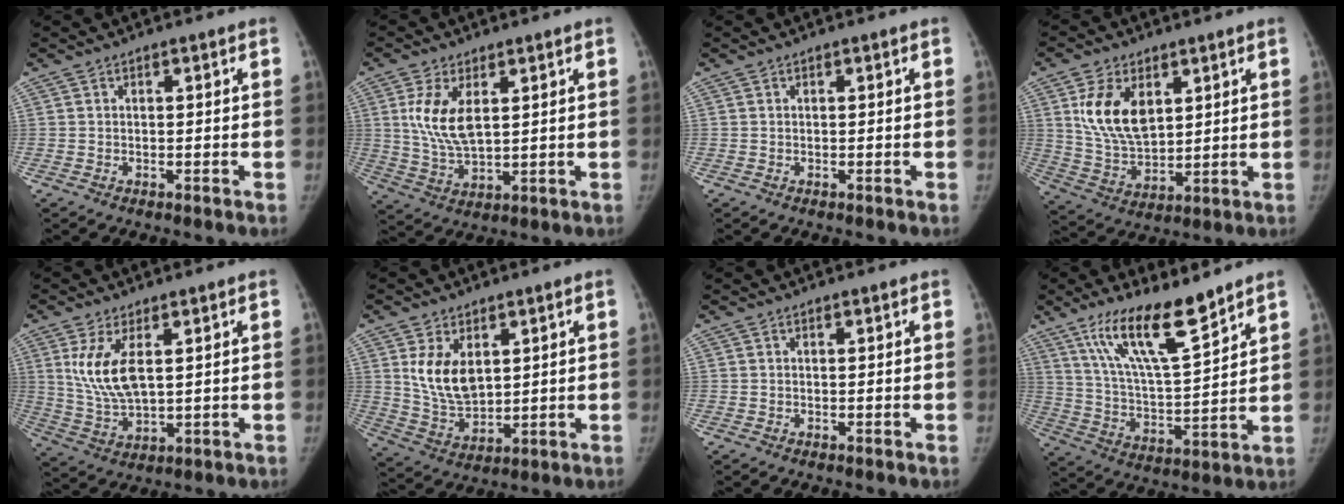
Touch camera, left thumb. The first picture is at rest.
{"total": 9.5, "force": [2.9, 4.7, 7.7], "torque": [-0.150, -0.015, 0.064]}
{"total": 0.0}
{"total": 12.7, "force": [4.6, 7.5, 9.2], "torque": [-0.154, -0.021, 0.101]}
{"total": 9.7, "force": [3.1, 4.2, 8.2], "torque": [-0.165, -0.017, 0.072]}
{"total": 10.1, "force": [3.5, 6.1, 7.2], "torque": [-0.114, -0.023, 0.082]}
{"total": 0.6, "force": [0.4, 0.1, 0.4], "torque": [-0.008, -0.001, 0.007]}
{"total": 15.0, "force": [10.7, 2.9, 10.2], "torque": [-0.170, -0.065, 0.206]}